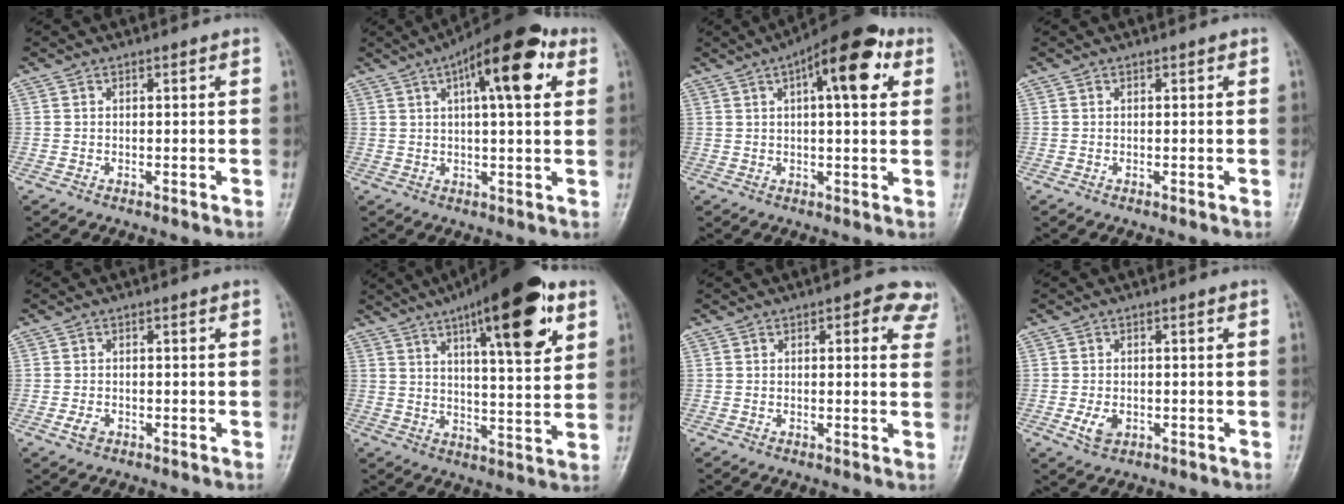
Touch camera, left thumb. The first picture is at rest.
{"total": 15.0, "force": [5.8, 5.0, 12.8], "torque": [-0.167, 0.012, 0.078]}
{"total": 13.1, "force": [5.1, 4.8, 11.1], "torque": [-0.136, 0.012, 0.064]}
{"total": 0.0}
{"total": 1.9, "force": [-0.8, 1.2, 1.2], "torque": [-0.025, 0.004, -0.016]}
{"total": 19.3, "force": [9.7, 5.3, 15.8], "torque": [-0.208, -0.028, 0.141]}
{"total": 6.6, "force": [3.1, 3.1, 4.9], "torque": [-0.020, -0.003, 0.025]}
{"total": 3.4, "force": [-1.0, 2.3, 2.3], "torque": [-0.044, 0.002, -0.014]}